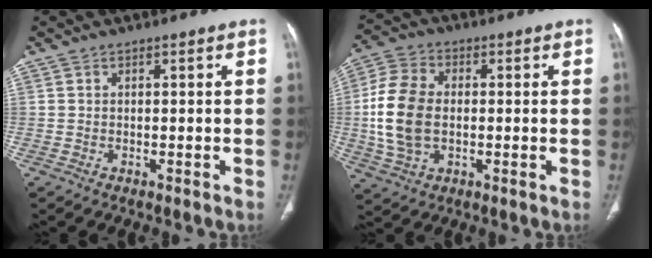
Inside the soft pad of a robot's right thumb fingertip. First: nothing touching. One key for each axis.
{"total": 12.6, "fx": -0.2, "fy": 8.1, "fz": 9.6, "tx": -0.203, "ty": 0.011, "tz": -0.004}